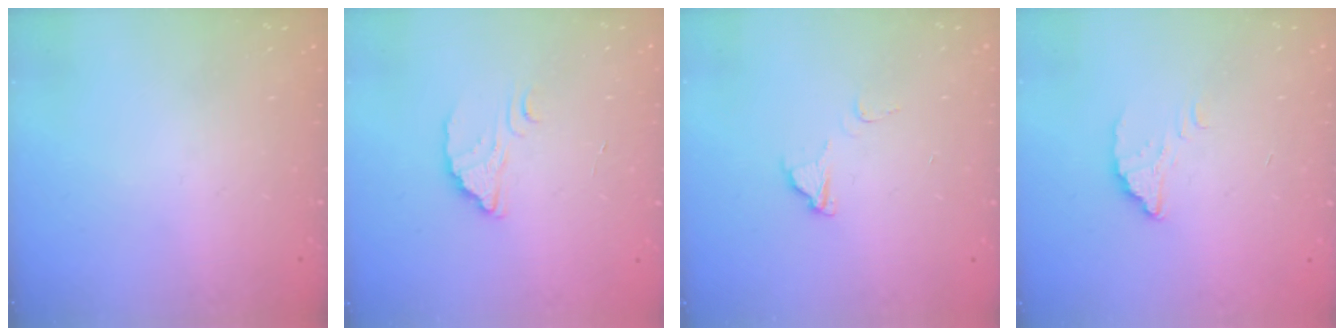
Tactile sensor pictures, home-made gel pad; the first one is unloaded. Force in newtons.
{"total": 2.7, "press": 2.7, "slide": 0.2}
{"total": 4.5, "press": 4.5, "slide": 0.4}
{"total": 2.6, "press": 2.5, "slide": 0.3}